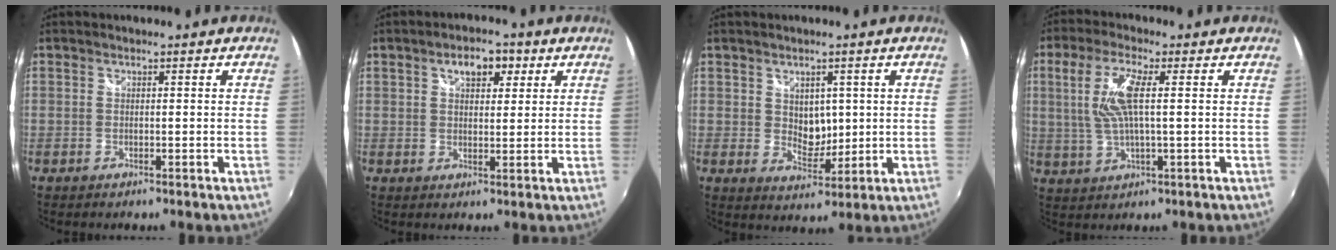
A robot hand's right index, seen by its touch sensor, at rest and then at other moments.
{"total": 5.6, "force": [2.6, 3.3, 3.7], "torque": [-0.056, 0.015, 0.041]}
{"total": 5.2, "force": [1.4, 3.9, 3.1], "torque": [-0.041, -0.004, 0.029]}
{"total": 8.4, "force": [1.2, 1.9, 8.1], "torque": [-0.166, 0.005, 0.028]}